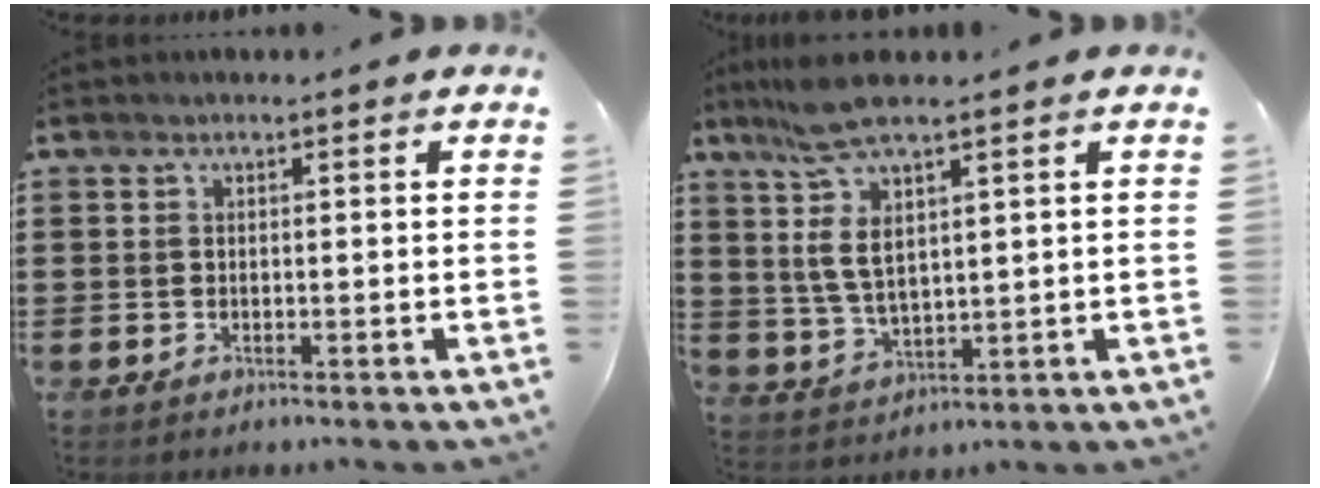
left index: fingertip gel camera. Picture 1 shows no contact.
{"total": 9.1, "force": [4.5, 2.6, 7.4], "torque": [-0.176, -0.009, 0.075]}